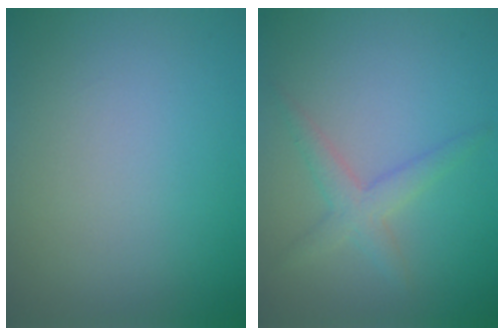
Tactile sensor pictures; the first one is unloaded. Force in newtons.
{"total": 2.4, "press": 2.4, "slide": 0.1}